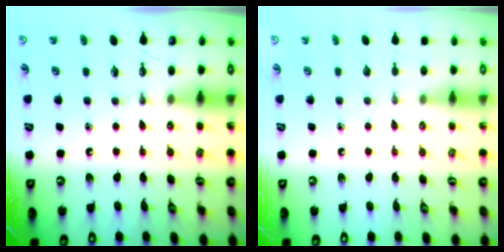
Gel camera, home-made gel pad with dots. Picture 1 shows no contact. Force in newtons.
{"total": 0.0}